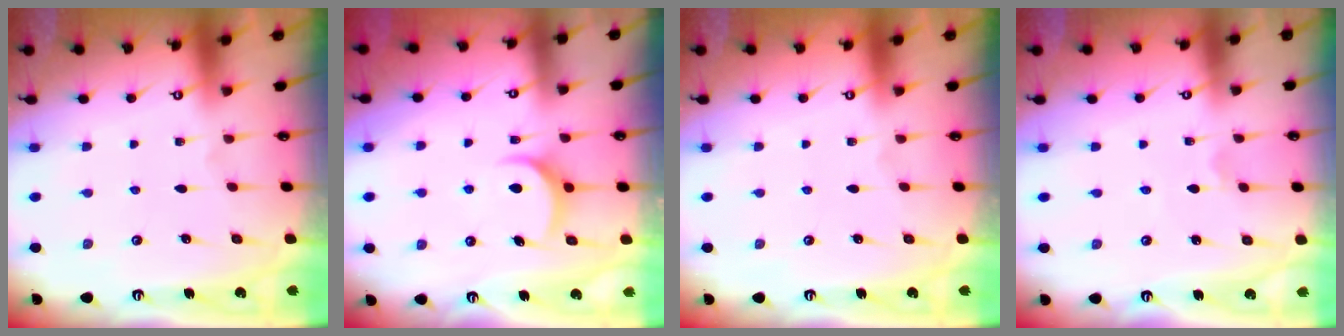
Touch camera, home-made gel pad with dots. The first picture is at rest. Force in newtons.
{"total": 6.8, "press": 6.8, "slide": 0.1}
{"total": 0.0}
{"total": 1.2, "press": 1.1, "slide": 0.2}